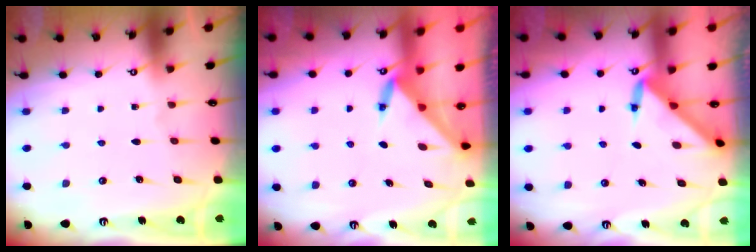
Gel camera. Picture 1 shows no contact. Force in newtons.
{"total": 3.4, "press": 3.4, "slide": 0.3}
{"total": 5.0, "press": 4.9, "slide": 0.4}